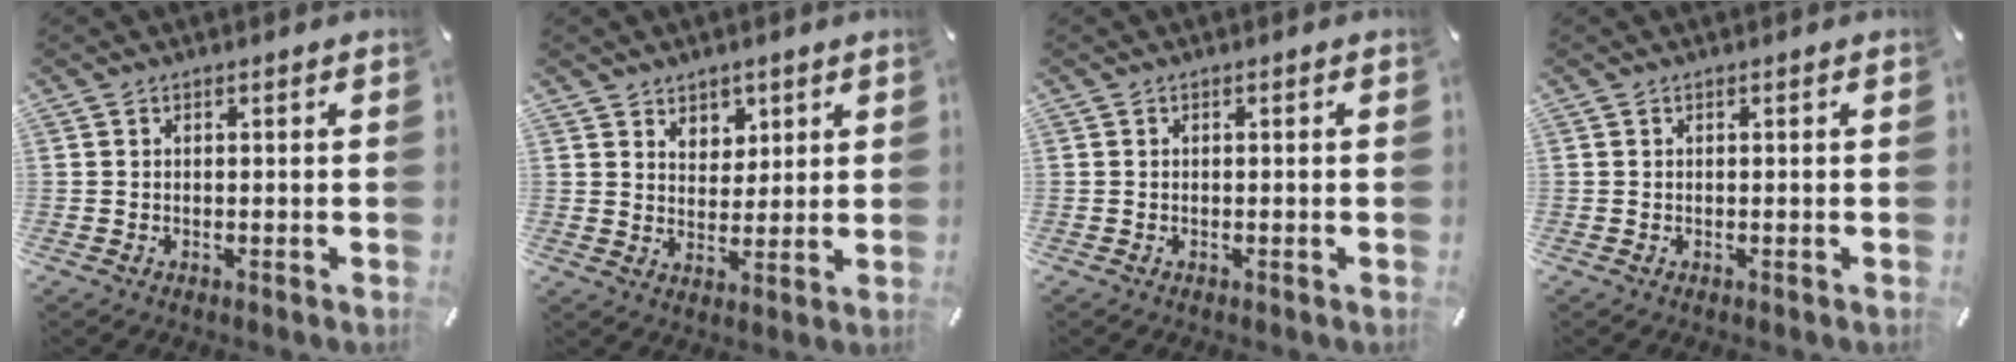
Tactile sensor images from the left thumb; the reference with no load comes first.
{"total": 5.1, "force": [3.2, 3.9, 0.3], "torque": [0.002, -0.014, 0.054]}
{"total": 0.0}
{"total": 0.0}